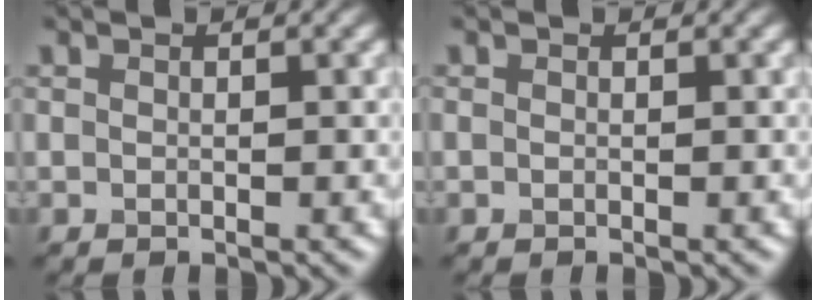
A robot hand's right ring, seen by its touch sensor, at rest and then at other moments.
{"total": 0.0}